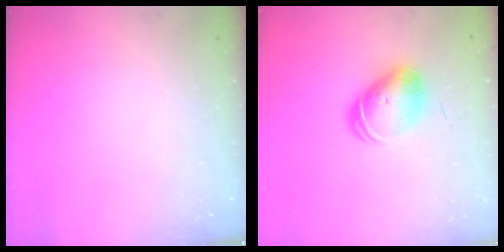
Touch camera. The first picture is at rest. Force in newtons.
{"total": 7.9, "press": 7.9, "slide": 0.9}